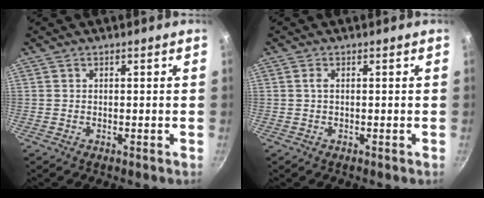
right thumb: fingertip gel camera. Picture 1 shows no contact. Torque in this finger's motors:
{"motor_torque": [-0.36, -0.34, 0.18, -0.06, 0.00]}